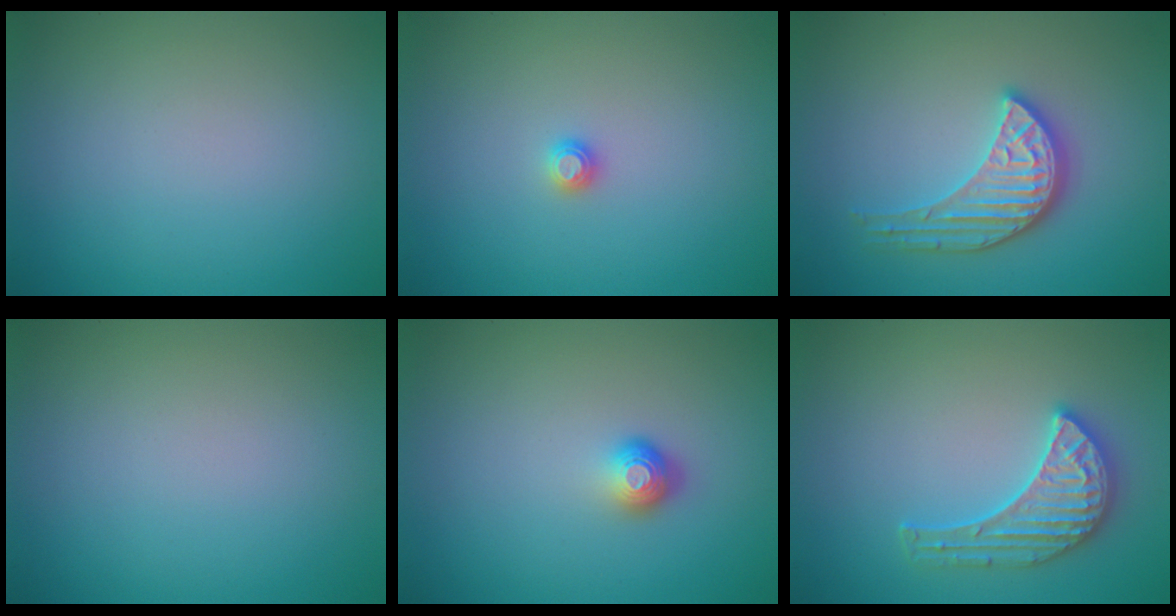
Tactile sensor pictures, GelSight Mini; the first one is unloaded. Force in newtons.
{"total": 0.8, "press": 0.8, "slide": 0.1}
{"total": 3.9, "press": 3.5, "slide": 1.7}
{"total": 0.0}
{"total": 1.8, "press": 1.2, "slide": 1.2}
{"total": 3.7, "press": 3.6, "slide": 0.9}